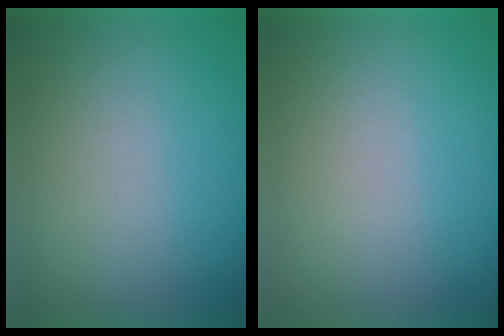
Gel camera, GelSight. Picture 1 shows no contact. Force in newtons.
{"total": 0.0}